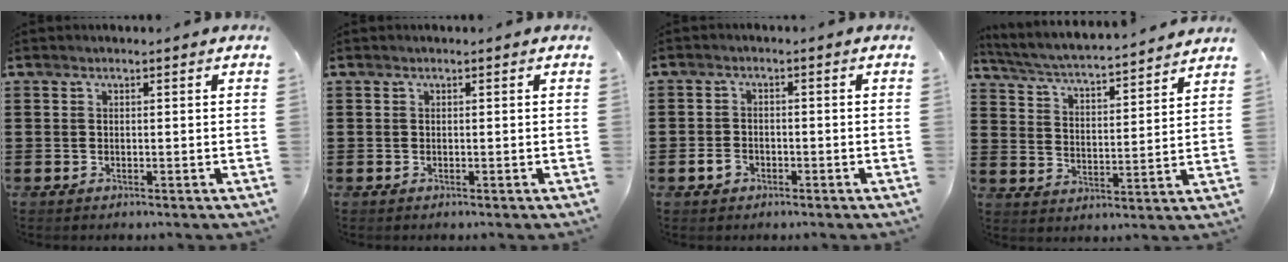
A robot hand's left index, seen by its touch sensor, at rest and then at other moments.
{"total": 0.0}
{"total": 2.3, "force": [-1.2, 1.6, 1.0], "torque": [-0.022, 0.003, -0.025]}
{"total": 4.1, "force": [4.0, -0.5, 1.1], "torque": [-0.043, -0.035, 0.061]}